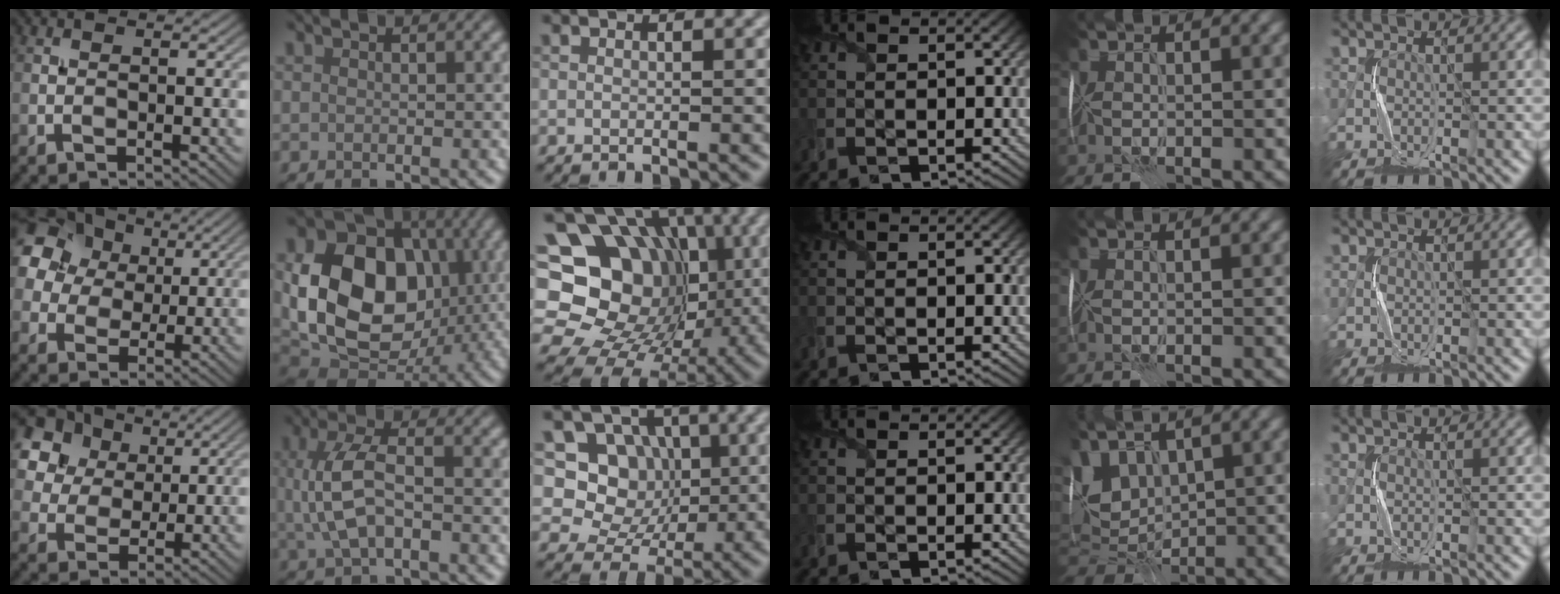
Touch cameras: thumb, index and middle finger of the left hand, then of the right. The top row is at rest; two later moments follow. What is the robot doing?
{"motion": "fold", "object": "shipping label"}